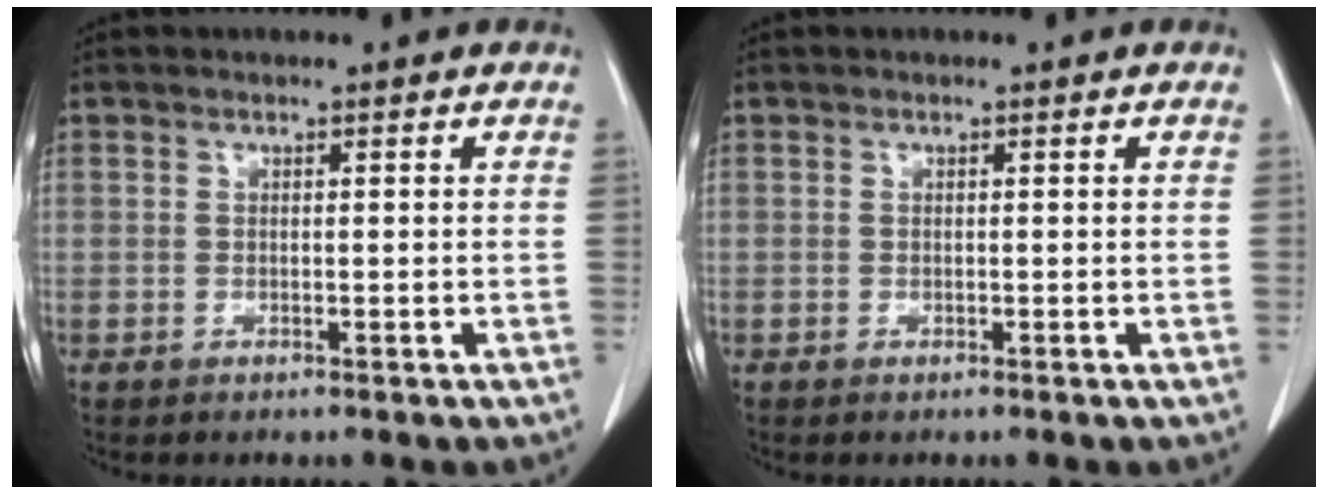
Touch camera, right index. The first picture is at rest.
{"total": 0.0}